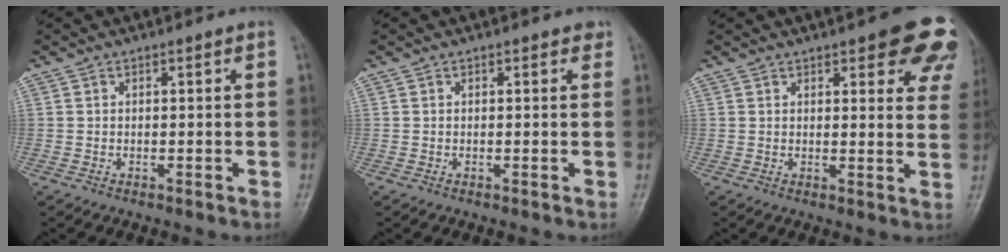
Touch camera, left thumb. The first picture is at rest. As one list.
[{"total": 0.8, "force": [0.5, 0.5, 0.4], "torque": [0.004, -0.001, -0.001]}, {"total": 13.8, "force": [7.7, 4.6, 10.4], "torque": [-0.089, -0.026, 0.080]}]